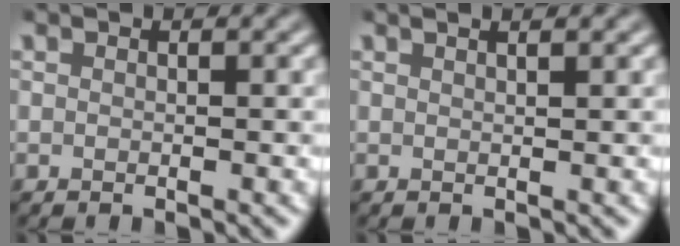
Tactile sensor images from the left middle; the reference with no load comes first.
{"total": 2.3, "force": [1.4, 1.1, 1.5], "torque": [0.003, 0.005, -0.012]}